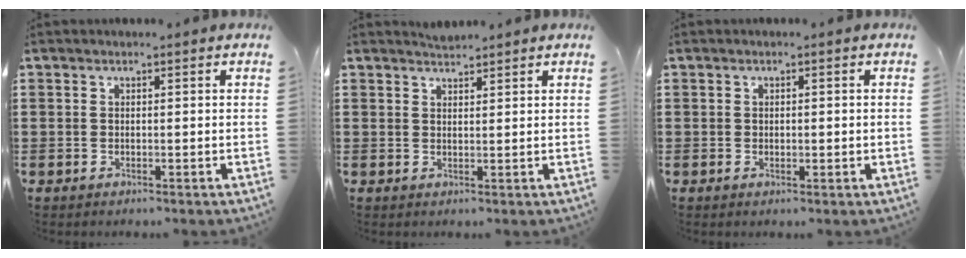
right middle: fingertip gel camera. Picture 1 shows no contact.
{"total": 1.6, "force": [1.6, 0.2, 0.1], "torque": [-0.005, 0.005, 0.031]}
{"total": 0.6, "force": [0.1, 0.3, 0.5], "torque": [-0.009, 0.001, 0.002]}